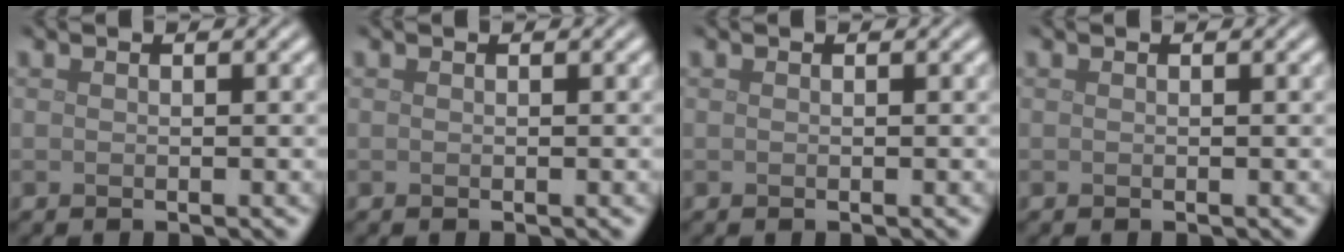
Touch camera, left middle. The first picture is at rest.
{"total": 0.0}
{"total": 0.0}
{"total": 0.0}